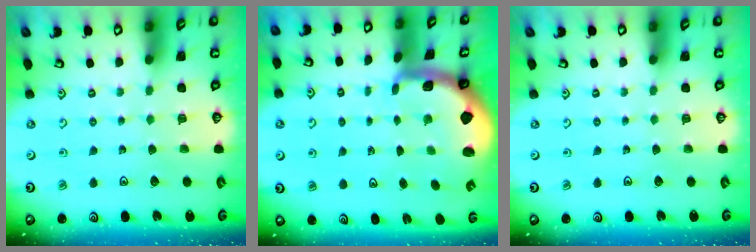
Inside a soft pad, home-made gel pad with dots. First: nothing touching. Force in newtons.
{"total": 1.8, "press": 1.7, "slide": 0.4}
{"total": 0.0}